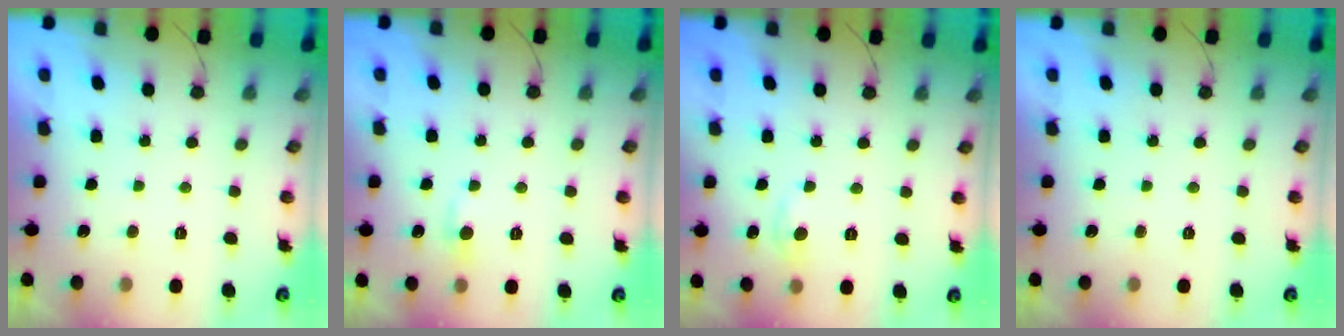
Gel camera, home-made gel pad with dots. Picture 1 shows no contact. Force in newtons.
{"total": 4.3, "press": 4.2, "slide": 0.6}
{"total": 3.2, "press": 3.1, "slide": 0.5}
{"total": 0.0}